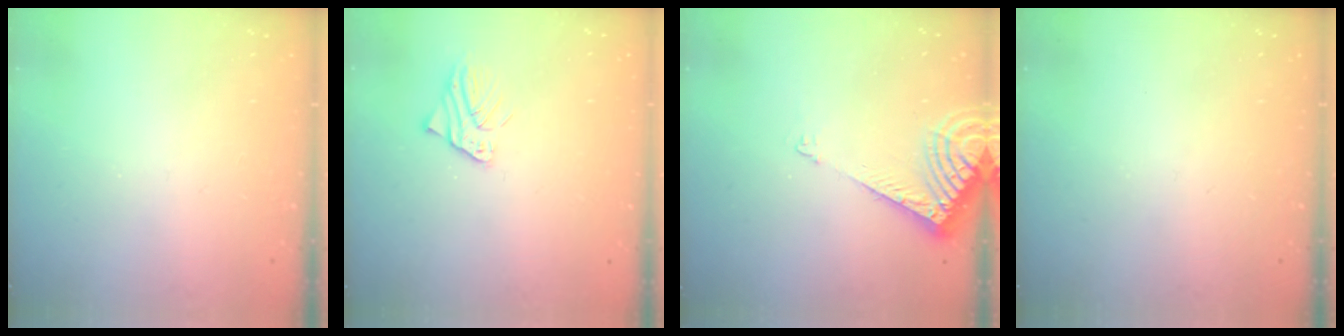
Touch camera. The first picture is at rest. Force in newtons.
{"total": 2.8, "press": 2.8, "slide": 0.2}
{"total": 8.4, "press": 8.4, "slide": 1.0}
{"total": 0.0}